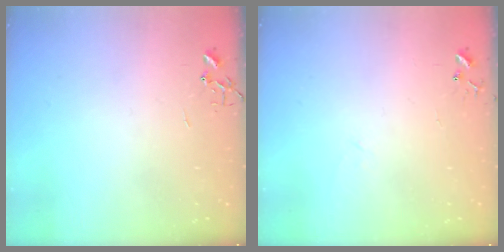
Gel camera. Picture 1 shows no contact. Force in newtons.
{"total": 4.6, "press": 4.5, "slide": 0.6}